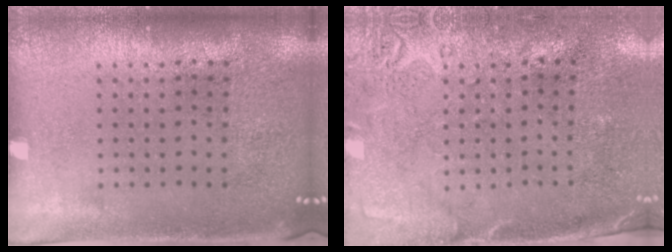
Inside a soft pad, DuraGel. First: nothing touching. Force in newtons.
{"total": 2.8, "press": 2.2, "slide": 1.7}